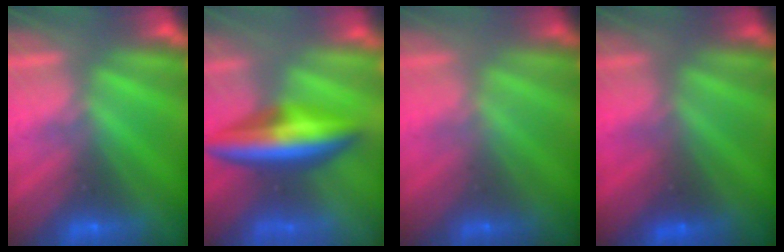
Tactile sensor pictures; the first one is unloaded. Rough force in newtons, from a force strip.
{"total": 9.8}
{"total": 1.5}
{"total": 1.7}